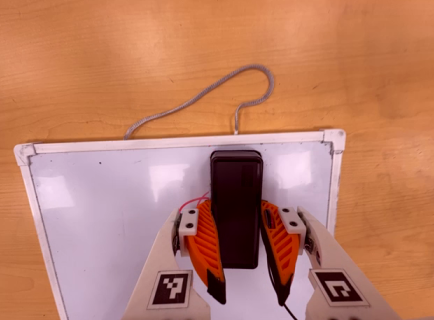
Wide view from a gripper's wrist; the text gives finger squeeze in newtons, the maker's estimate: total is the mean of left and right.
{"total": 16.5, "left": 15.8, "right": 17.1}